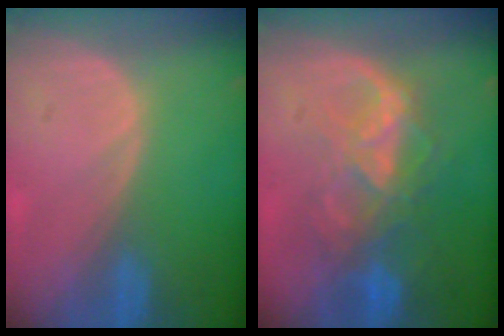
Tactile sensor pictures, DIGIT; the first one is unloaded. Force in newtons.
{"total": 8.7, "press": 7.5, "slide": 4.3}